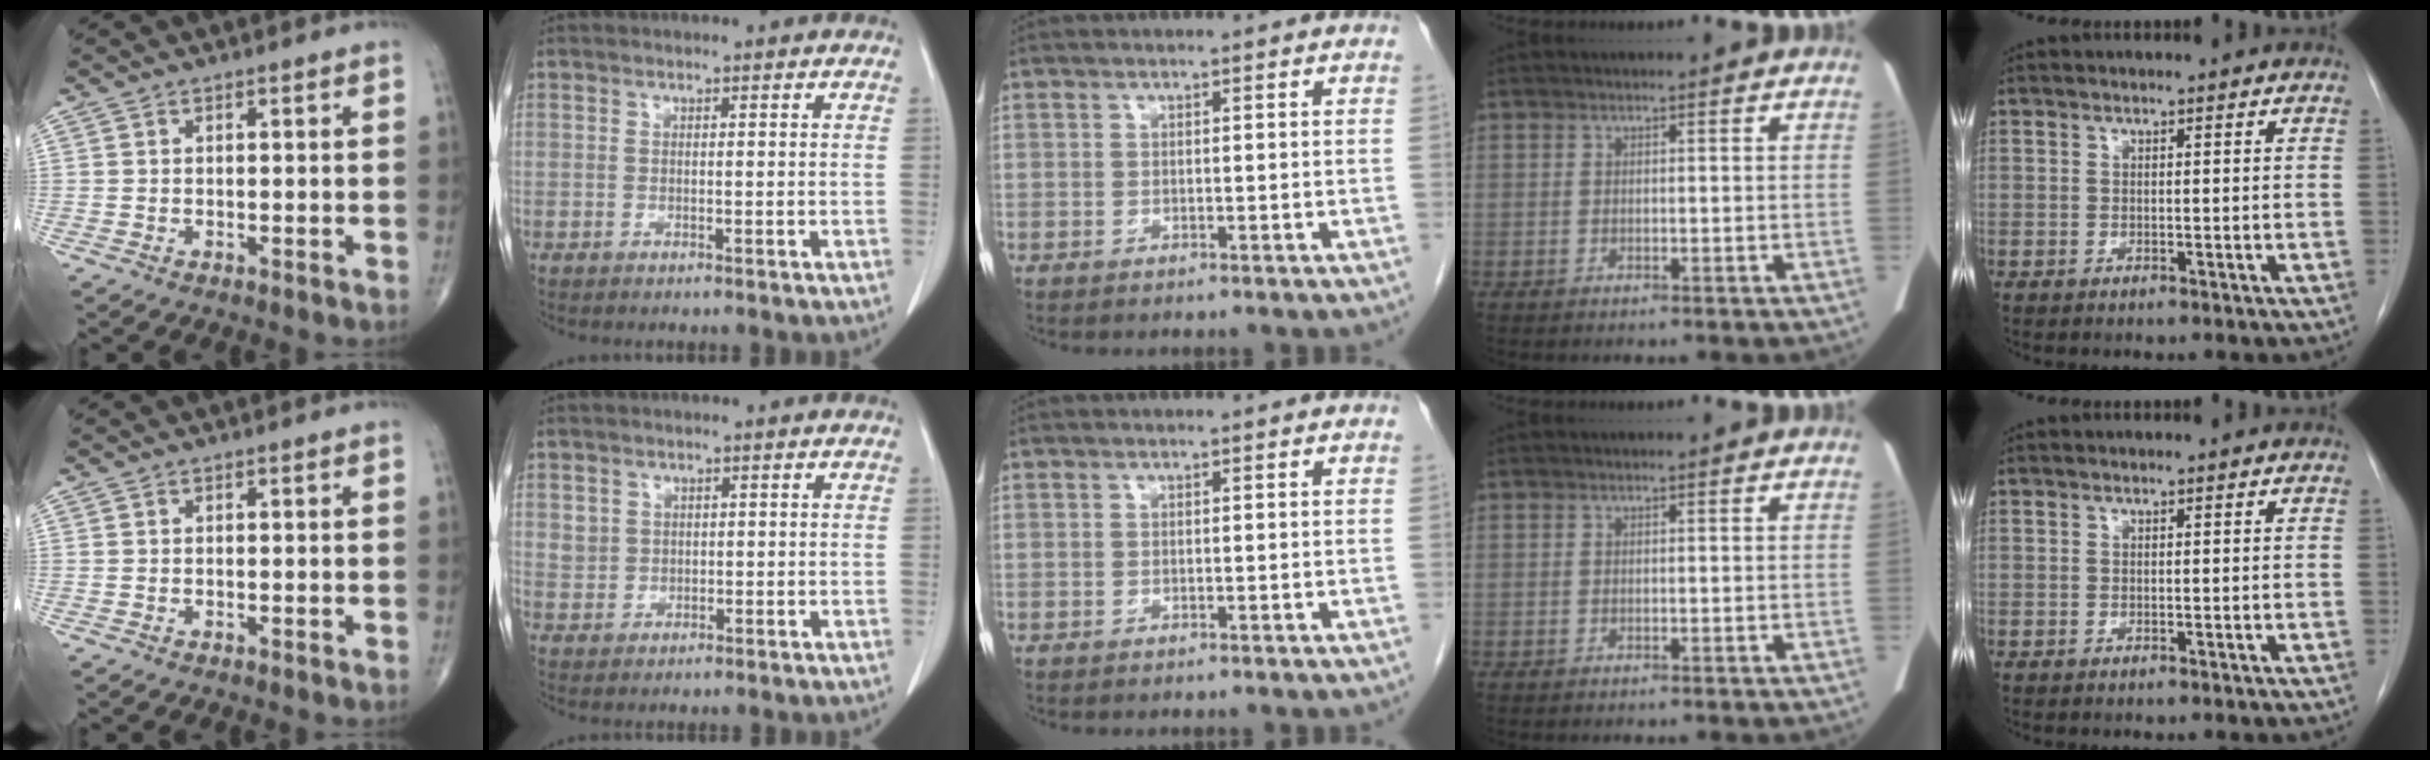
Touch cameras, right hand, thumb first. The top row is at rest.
{"index": {"total": 2.3, "force": [0.9, 2.1, 0.2], "torque": [0.004, 0.002, 0.016]}}